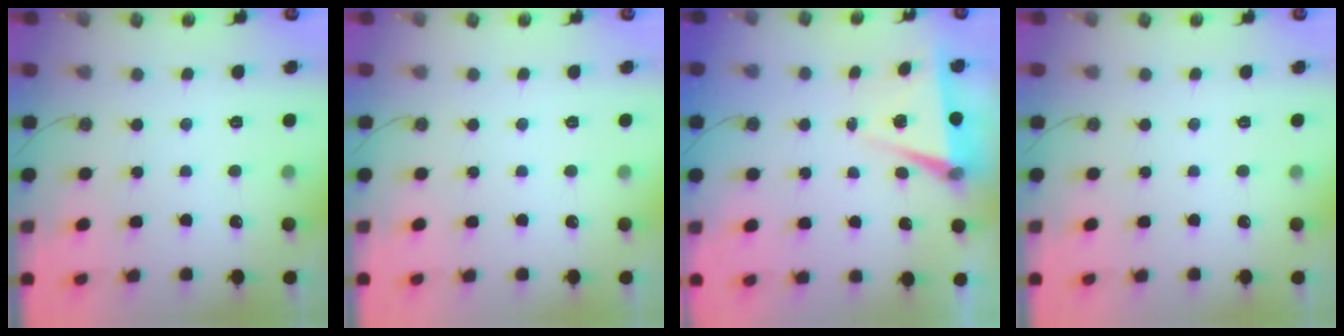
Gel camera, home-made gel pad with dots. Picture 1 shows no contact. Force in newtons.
{"total": 0.0}
{"total": 6.0, "press": 4.3, "slide": 4.2}
{"total": 0.0}